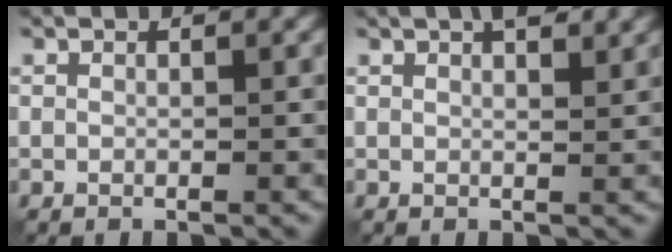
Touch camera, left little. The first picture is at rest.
{"total": 2.7, "force": [1.8, 0.8, 1.9], "torque": [-0.025, 0.003, 0.025]}